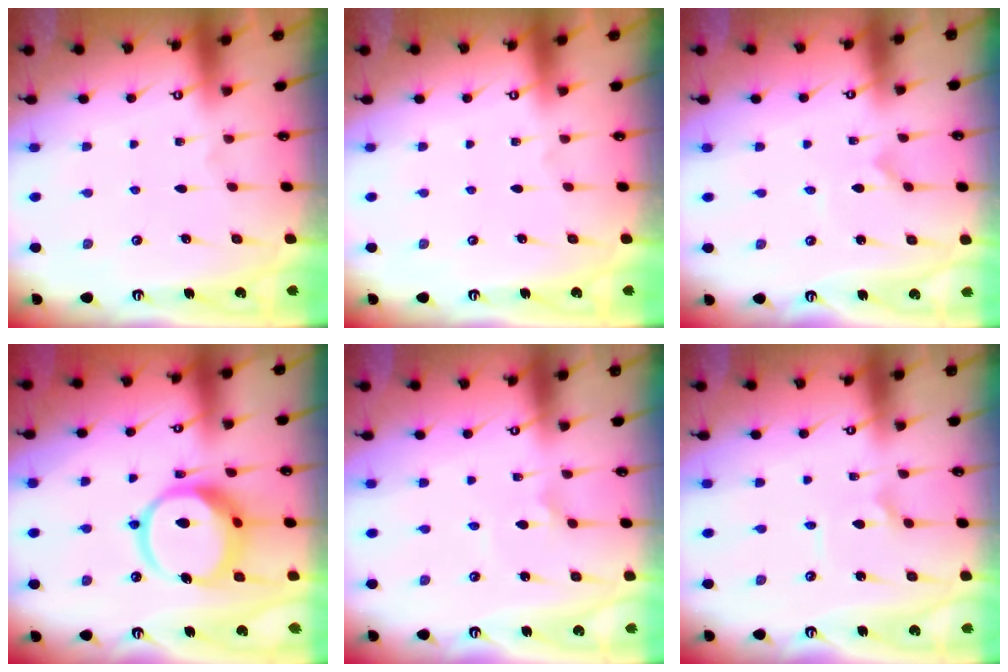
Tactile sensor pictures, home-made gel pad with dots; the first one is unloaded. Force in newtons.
{"total": 0.0}
{"total": 0.0}
{"total": 15.9, "press": 15.8, "slide": 1.9}
{"total": 2.1, "press": 2.1, "slide": 0.1}
{"total": 1.7, "press": 1.7, "slide": 0.3}